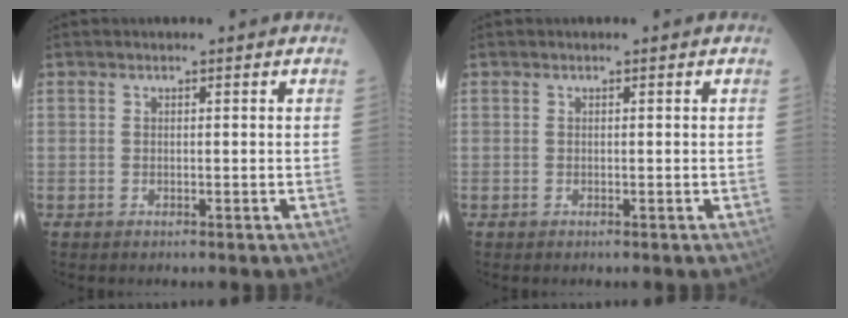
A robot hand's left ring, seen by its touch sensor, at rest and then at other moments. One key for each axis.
{"total": 0.0}